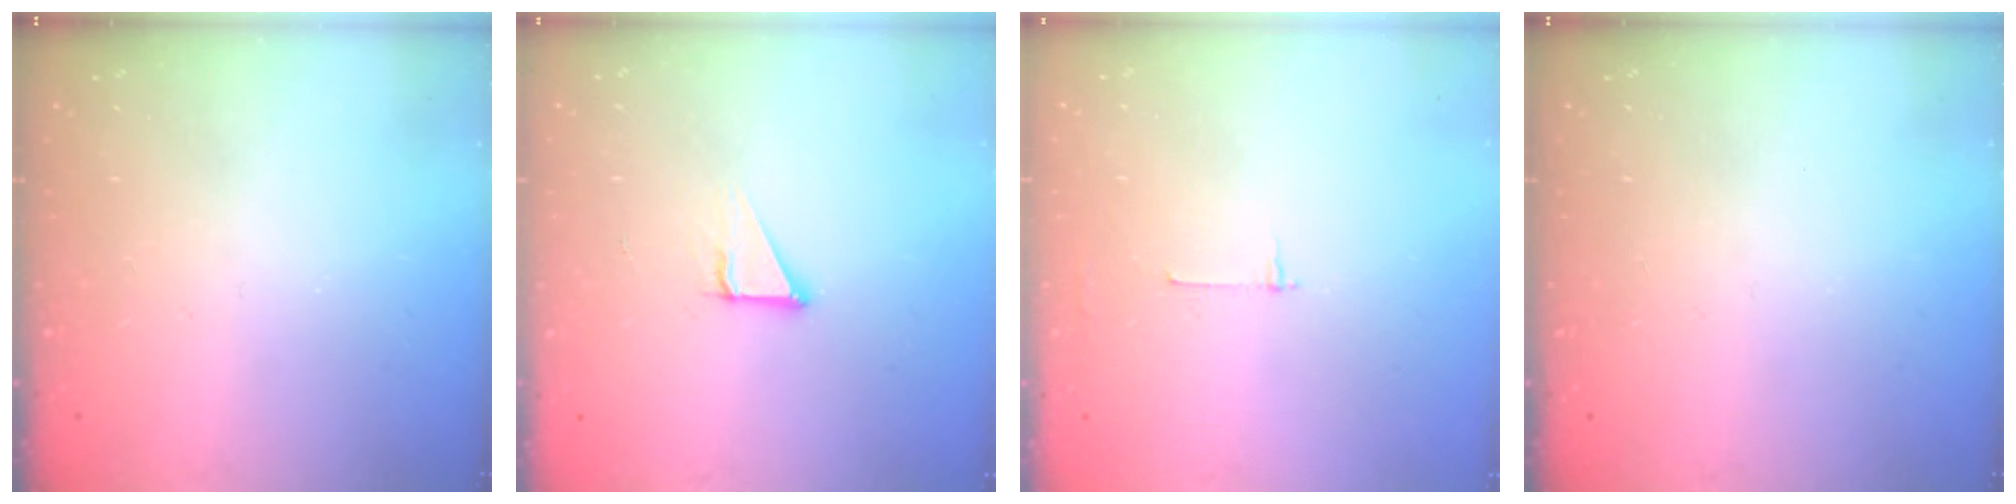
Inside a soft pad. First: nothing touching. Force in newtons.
{"total": 3.5, "press": 3.5, "slide": 0.2}
{"total": 2.7, "press": 2.7, "slide": 0.3}
{"total": 0.0}